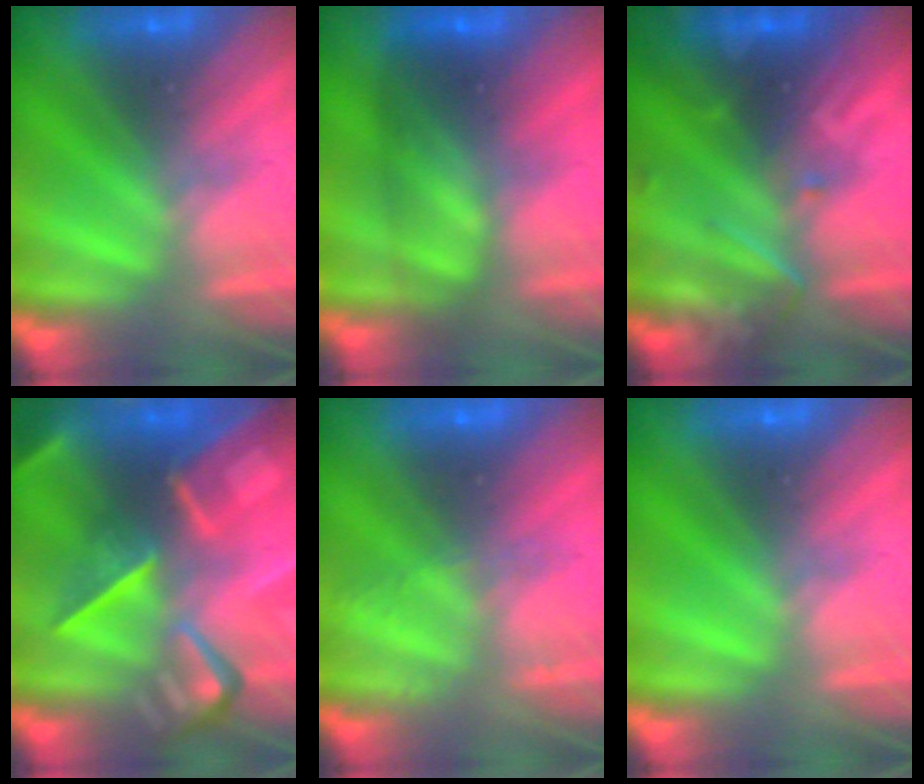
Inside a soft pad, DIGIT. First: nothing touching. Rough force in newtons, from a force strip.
{"total": 8.0}
{"total": 2.7}
{"total": 7.3}
{"total": 2.1}
{"total": 0.0}